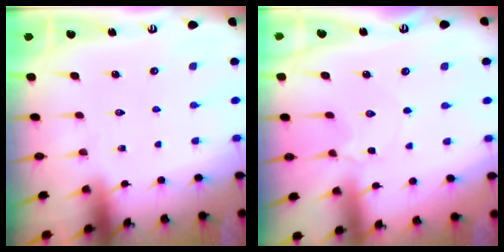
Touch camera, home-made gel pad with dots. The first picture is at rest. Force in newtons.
{"total": 2.7, "press": 2.7, "slide": 0.3}